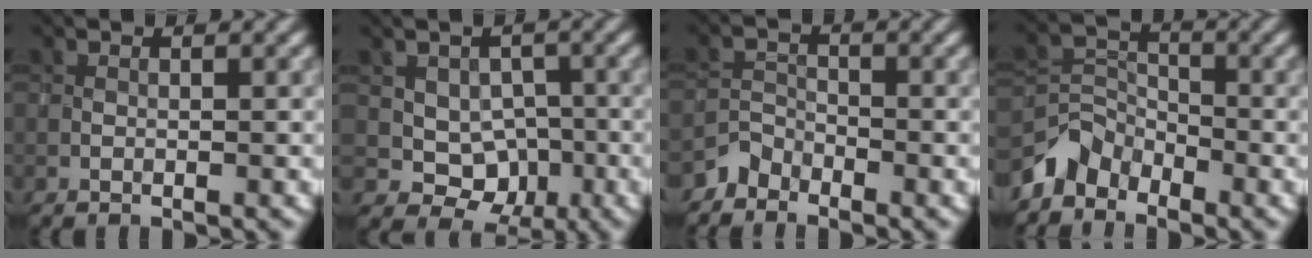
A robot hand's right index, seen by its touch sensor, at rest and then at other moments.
{"total": 4.3, "force": [-0.3, 3.8, 2.0], "torque": [-0.010, 0.001, -0.009]}
{"total": 1.9, "force": [-1.7, 0.8, -0.2], "torque": [0.007, 0.009, -0.041]}
{"total": 3.0, "force": [-2.5, 1.7, 0.3], "torque": [-0.004, 0.004, -0.060]}